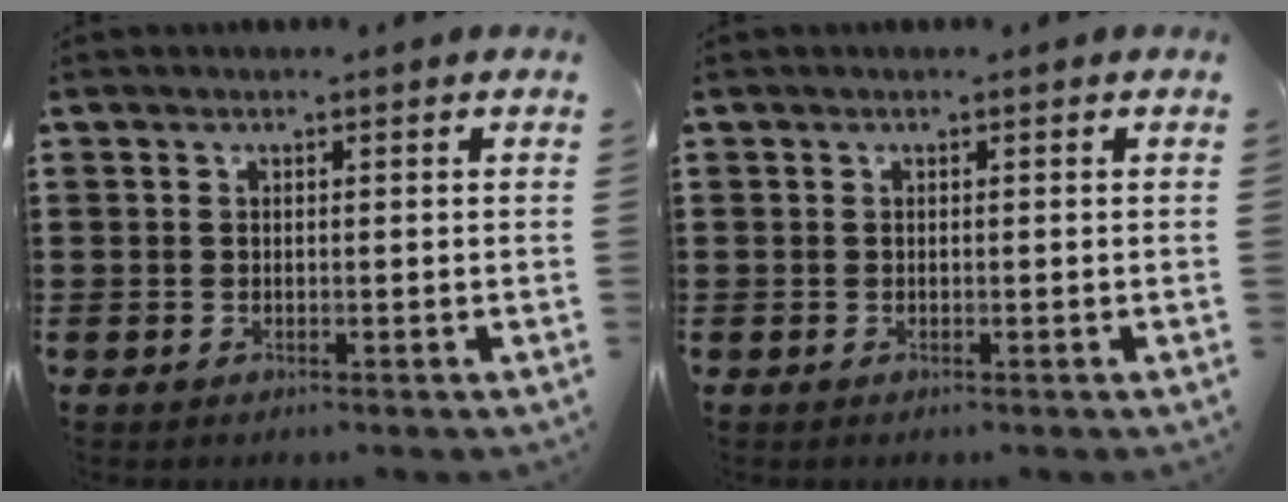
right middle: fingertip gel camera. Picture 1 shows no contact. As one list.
[{"total": 0.0}]